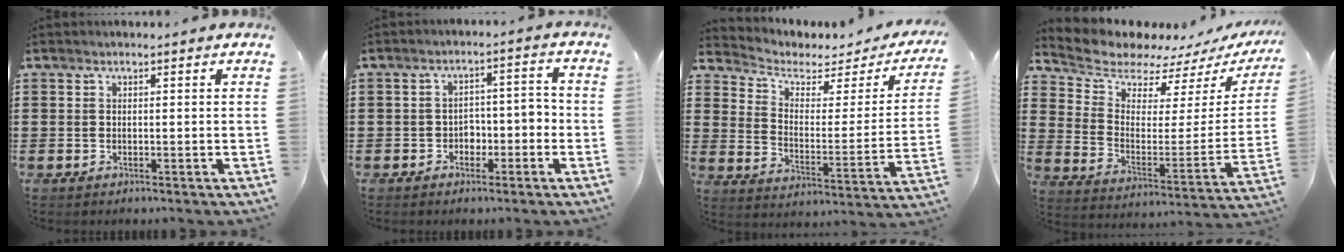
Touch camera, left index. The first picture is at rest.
{"total": 3.4, "force": [-2.0, 2.1, 1.7], "torque": [-0.038, 0.009, -0.046]}
{"total": 3.4, "force": [2.4, 2.0, 1.4], "torque": [-0.047, -0.015, 0.037]}
{"total": 6.9, "force": [6.5, 2.2, 0.5], "torque": [-0.050, -0.057, 0.113]}